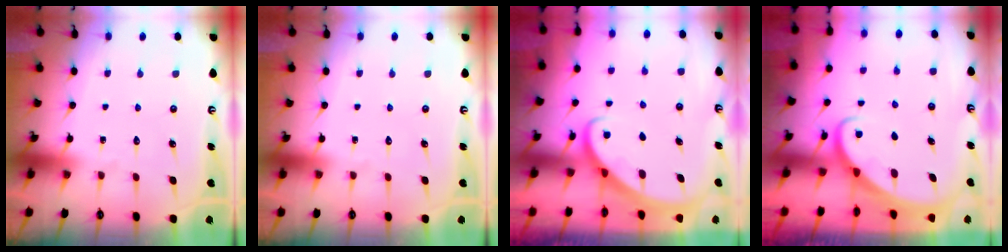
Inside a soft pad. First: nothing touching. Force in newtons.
{"total": 0.0}
{"total": 2.7, "press": 2.7, "slide": 0.1}
{"total": 2.3, "press": 2.3, "slide": 0.2}